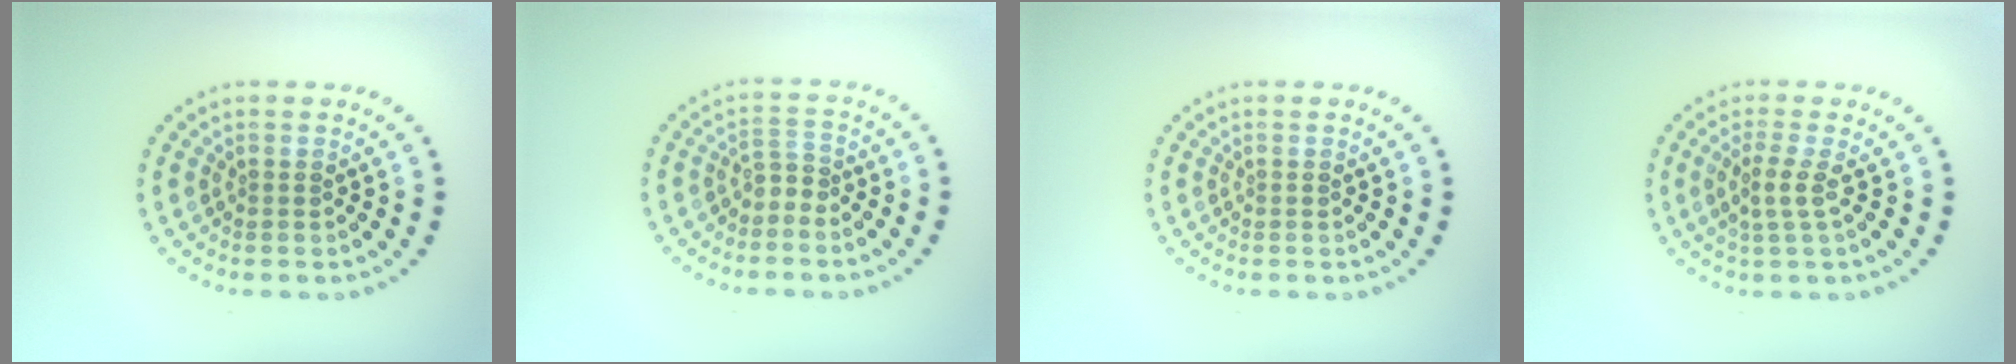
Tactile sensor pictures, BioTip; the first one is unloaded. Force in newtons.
{"total": 1.5, "press": 1.0, "slide": 1.1}
{"total": 0.0}
{"total": 2.1, "press": 1.5, "slide": 1.4}